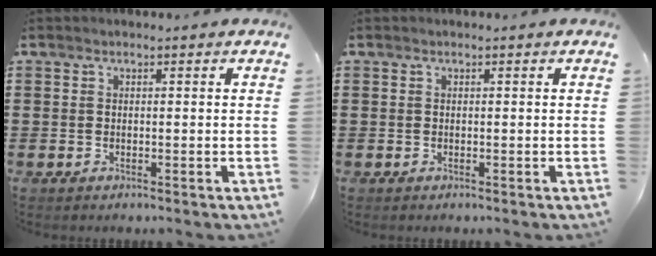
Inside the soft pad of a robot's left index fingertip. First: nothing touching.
{"total": 0.0}